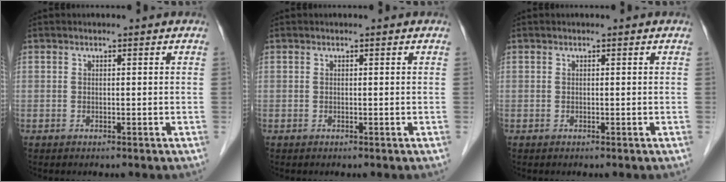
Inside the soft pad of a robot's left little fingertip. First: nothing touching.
{"total": 0.0}
{"total": 0.0}